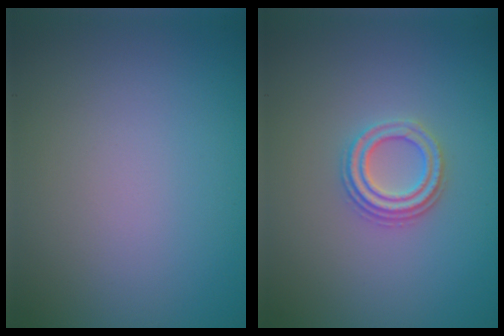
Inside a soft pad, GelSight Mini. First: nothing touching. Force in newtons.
{"total": 2.7, "press": 2.5, "slide": 1.2}